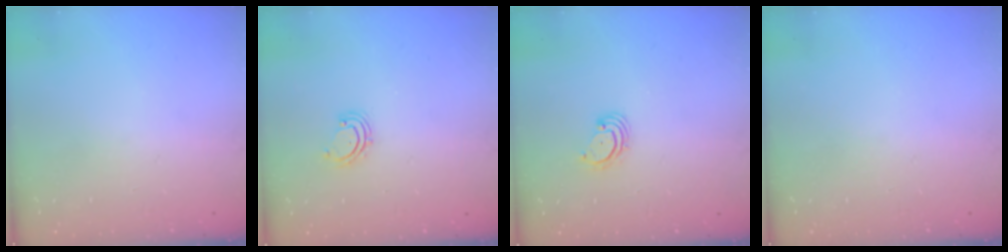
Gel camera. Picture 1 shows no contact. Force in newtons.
{"total": 2.7, "press": 2.6, "slide": 0.5}
{"total": 3.0, "press": 3.0, "slide": 0.3}
{"total": 0.0}